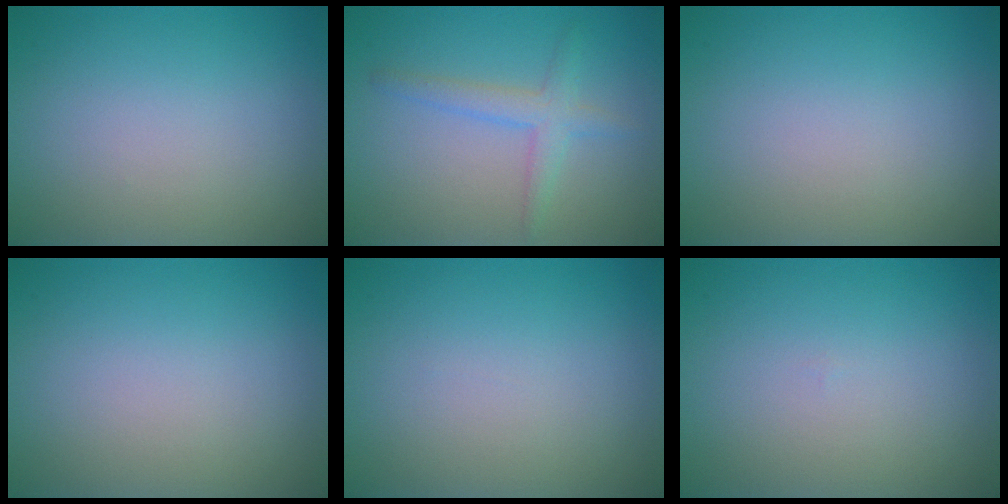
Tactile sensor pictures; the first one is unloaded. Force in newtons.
{"total": 2.4, "press": 2.4, "slide": 0.2}
{"total": 0.0}
{"total": 0.0}
{"total": 0.0}
{"total": 0.0}